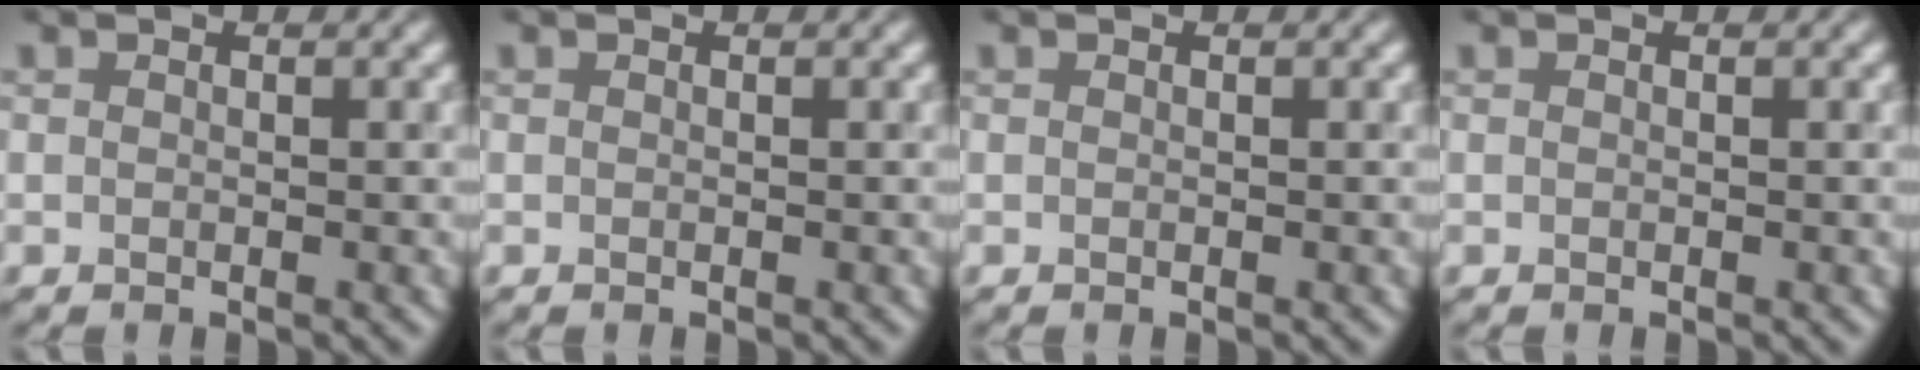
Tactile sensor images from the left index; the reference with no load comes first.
{"total": 0.0}
{"total": 0.0}
{"total": 0.0}